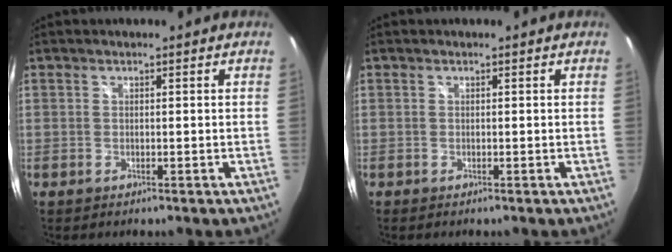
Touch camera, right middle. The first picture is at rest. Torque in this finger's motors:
{"motor_torque": [0.03, 0.09, 0.00, 0.01]}